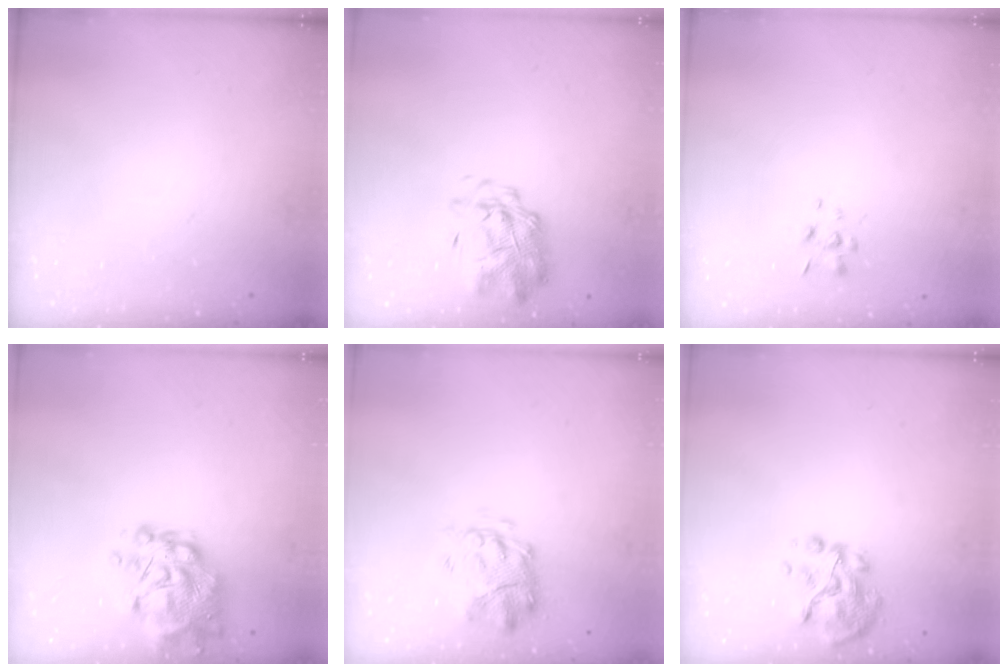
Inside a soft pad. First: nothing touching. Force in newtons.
{"total": 2.4, "press": 2.2, "slide": 1.0}
{"total": 1.3, "press": 1.2, "slide": 0.5}
{"total": 13.9, "press": 13.2, "slide": 4.3}
{"total": 3.8, "press": 3.5, "slide": 1.7}
{"total": 8.7, "press": 8.6, "slide": 1.4}